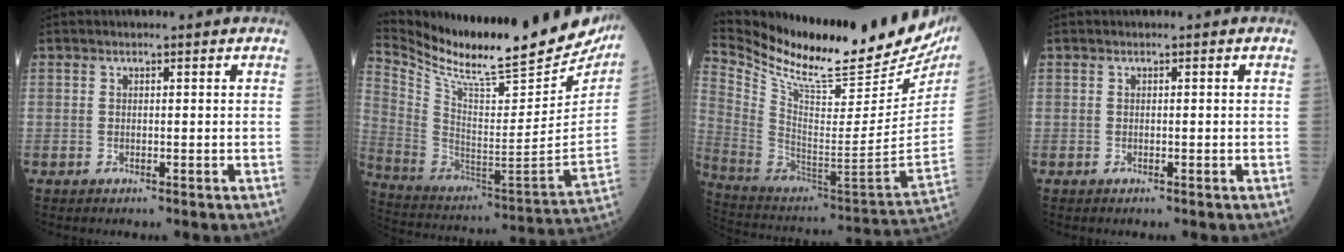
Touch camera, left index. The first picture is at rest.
{"total": 28.9, "force": [25.7, 3.3, 12.9], "torque": [-0.236, -0.096, 0.378]}
{"total": 30.9, "force": [26.4, 3.6, 15.7], "torque": [-0.275, -0.091, 0.392]}
{"total": 0.0}